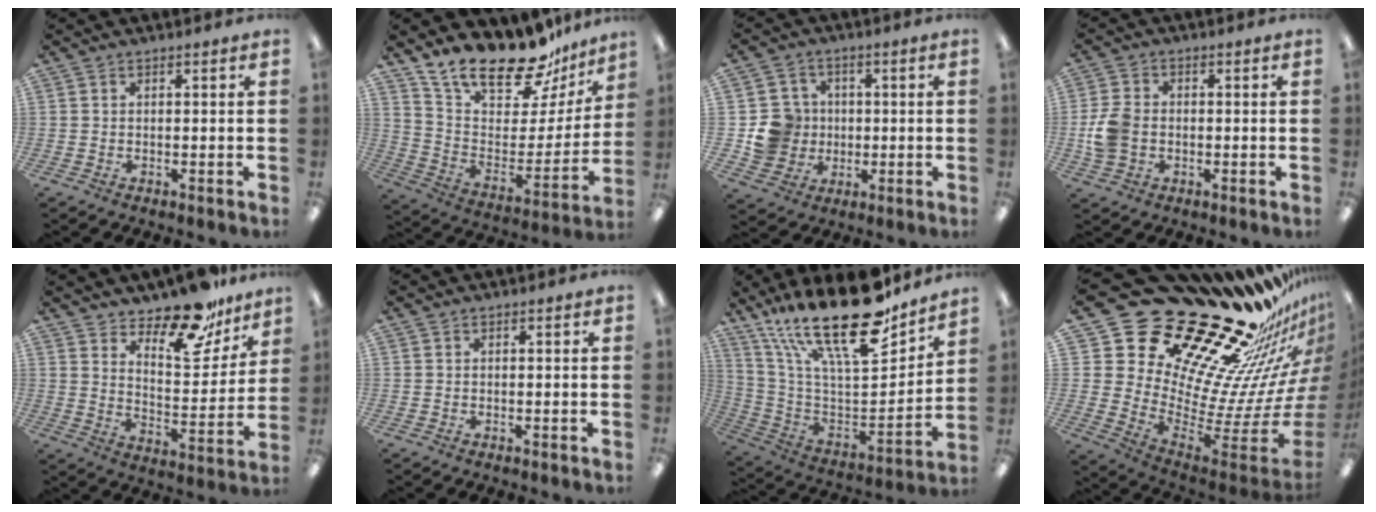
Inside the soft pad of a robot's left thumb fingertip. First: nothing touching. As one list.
[{"total": 21.1, "force": [18.0, 7.1, 8.4], "torque": [-0.139, -0.144, 0.313]}, {"total": 9.7, "force": [-0.6, 9.4, 2.1], "torque": [-0.051, 0.011, 0.001]}, {"total": 7.3, "force": [-0.9, 5.9, 4.2], "torque": [-0.085, 0.009, -0.015]}, {"total": 16.9, "force": [13.9, 6.3, 7.3], "torque": [-0.105, -0.101, 0.240]}, {"total": 0.0}, {"total": 26.9, "force": [18.8, 9.3, 16.8], "torque": [-0.293, -0.128, 0.320]}, {"total": 31.2, "force": [26.4, 11.4, 12.3], "torque": [-0.105, -0.277, 0.507]}]